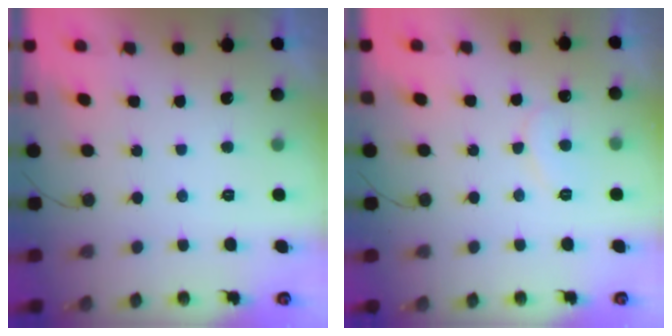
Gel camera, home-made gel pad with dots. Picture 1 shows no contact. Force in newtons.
{"total": 6.9, "press": 6.9, "slide": 0.2}